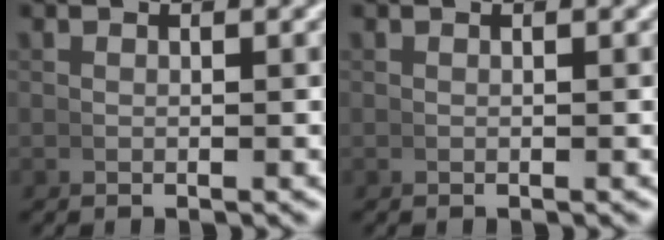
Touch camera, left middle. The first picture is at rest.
{"total": 0.0}